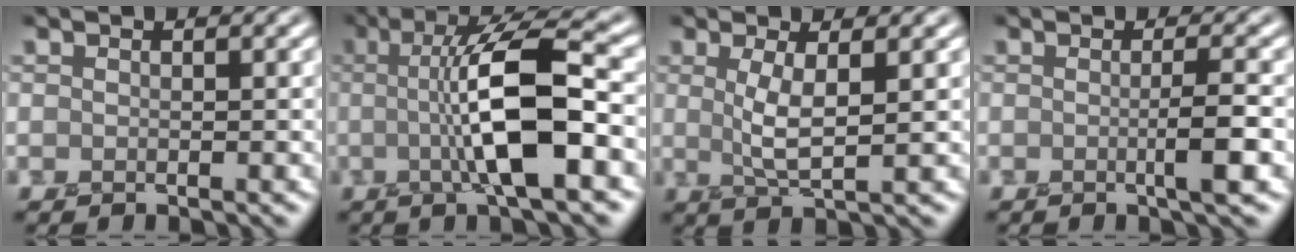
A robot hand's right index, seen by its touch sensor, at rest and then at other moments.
{"total": 8.6, "force": [-0.3, 1.9, 8.4], "torque": [-0.129, -0.001, -0.007]}
{"total": 3.0, "force": [0.7, 0.6, 2.8], "torque": [-0.060, -0.007, 0.014]}
{"total": 2.3, "force": [-0.5, 0.1, 2.2], "torque": [-0.039, -0.006, -0.009]}